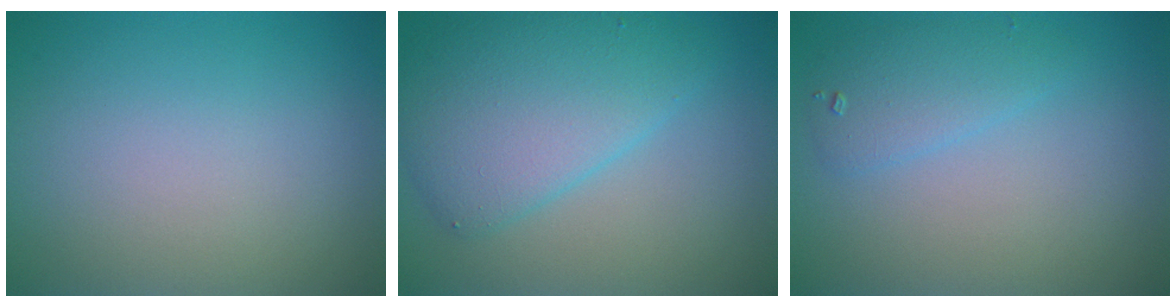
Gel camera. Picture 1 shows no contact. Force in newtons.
{"total": 6.0, "press": 6.0, "slide": 0.2}
{"total": 2.4, "press": 2.4, "slide": 0.1}